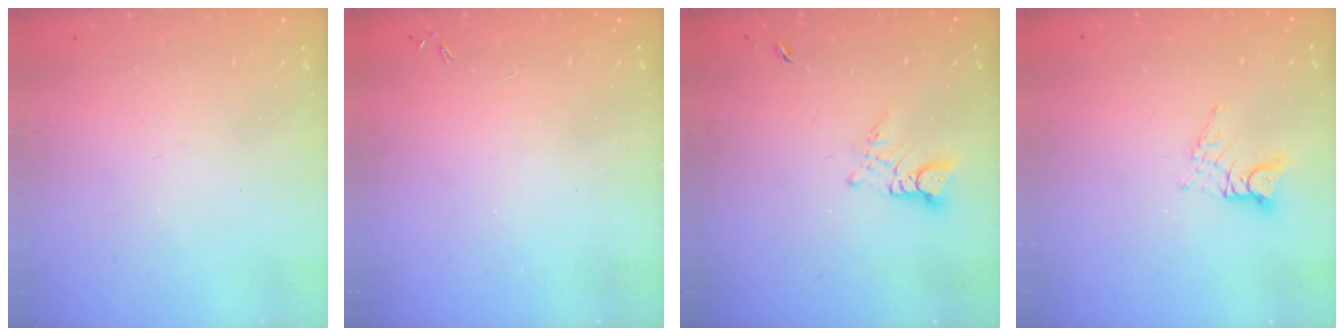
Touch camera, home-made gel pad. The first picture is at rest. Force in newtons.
{"total": 0.0}
{"total": 3.0, "press": 2.9, "slide": 0.4}
{"total": 5.9, "press": 5.9, "slide": 0.4}